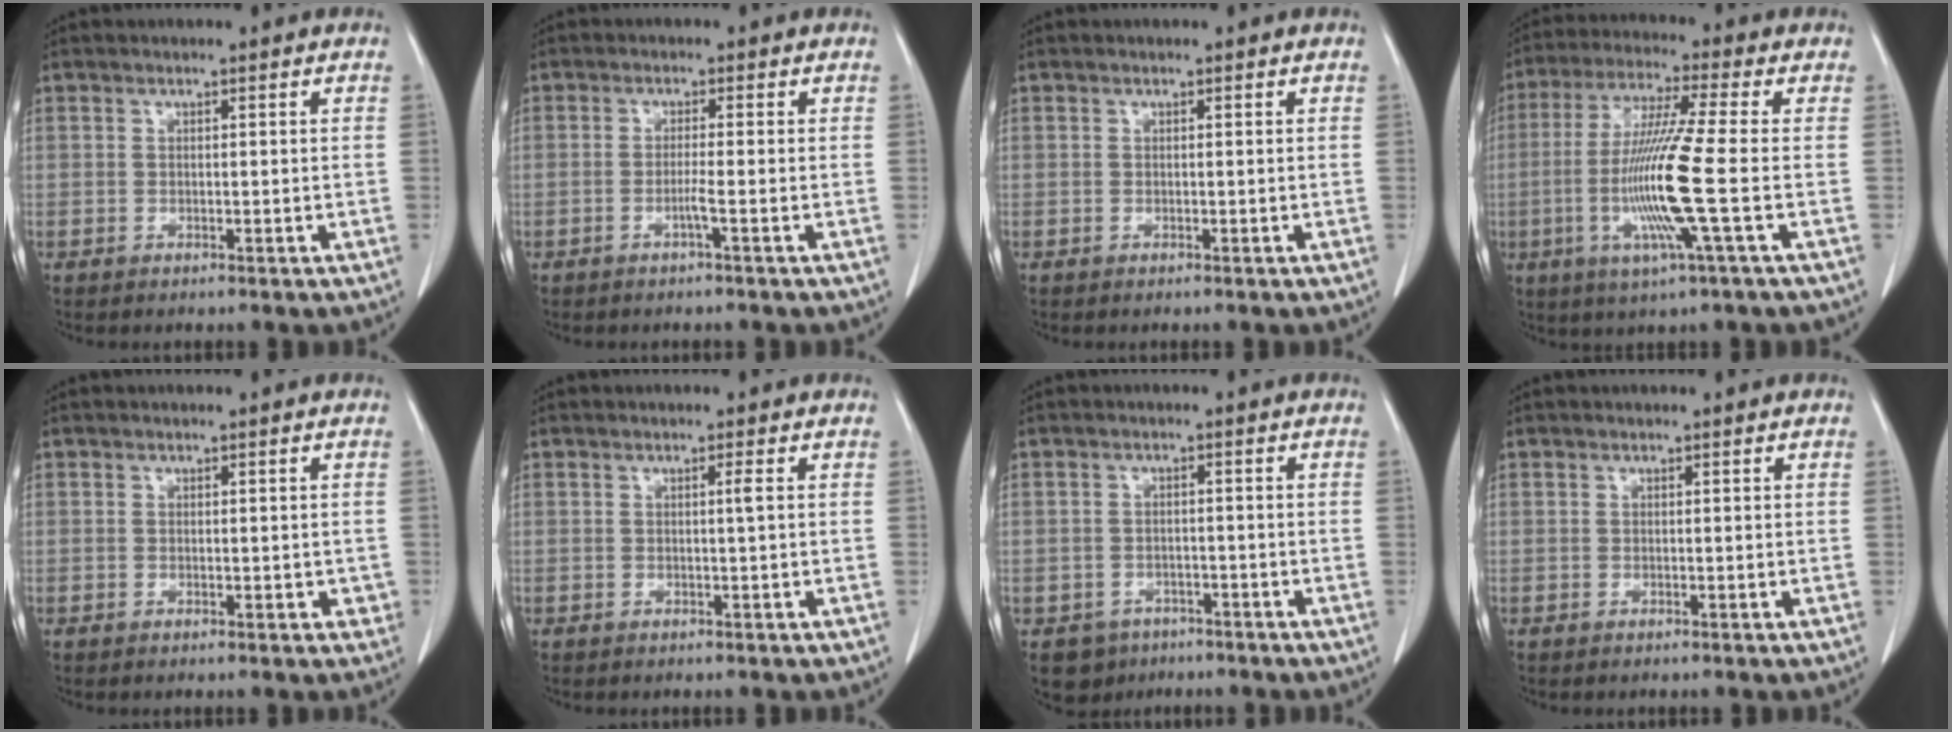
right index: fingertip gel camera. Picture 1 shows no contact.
{"total": 1.8, "force": [-0.8, -0.5, 1.5], "torque": [-0.028, -0.002, -0.019]}
{"total": 0.0}
{"total": 12.8, "force": [-2.5, -1.2, 12.6], "torque": [-0.256, -0.017, -0.058]}
{"total": 1.6, "force": [-0.1, 1.1, 1.2], "torque": [-0.007, 0.004, 0.000]}
{"total": 0.8, "force": [0.2, -0.3, 0.8], "torque": [-0.013, 0.000, 0.003]}
{"total": 4.2, "force": [-2.6, 3.3, 0.4], "torque": [-0.006, 0.006, -0.036]}
{"total": 0.0}